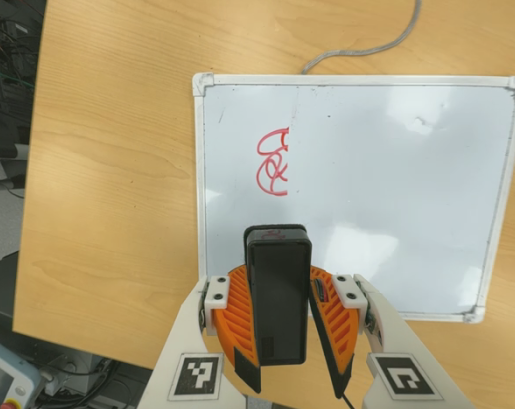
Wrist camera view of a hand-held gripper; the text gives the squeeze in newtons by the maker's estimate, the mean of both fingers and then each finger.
{"total": 9.4, "left": 9.2, "right": 9.6}